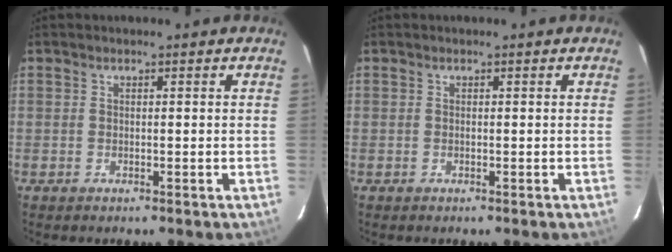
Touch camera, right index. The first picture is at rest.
{"total": 0.0}